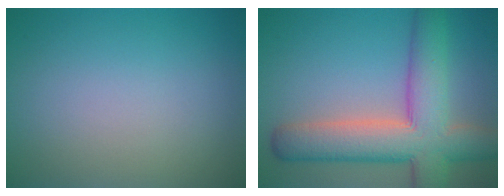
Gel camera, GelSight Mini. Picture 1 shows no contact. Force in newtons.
{"total": 9.8, "press": 9.8, "slide": 0.8}